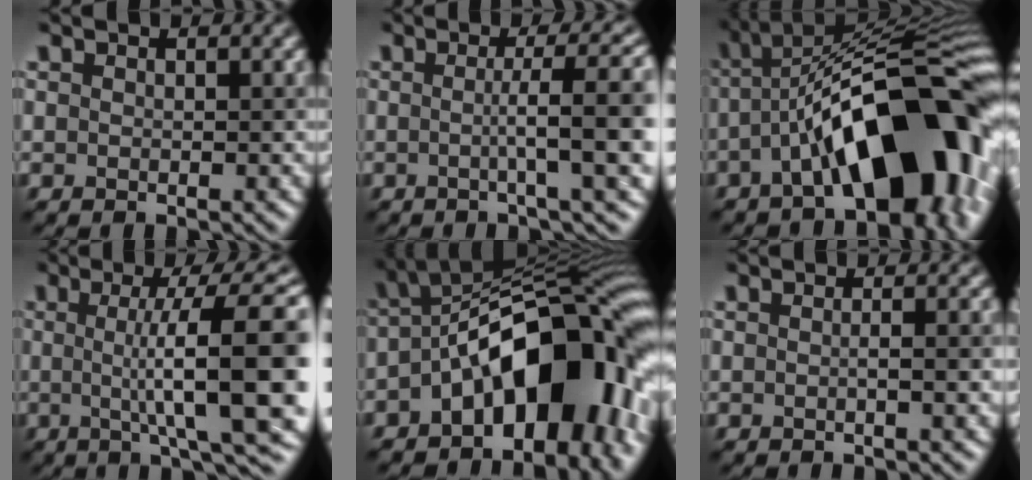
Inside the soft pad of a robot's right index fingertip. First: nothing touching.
{"total": 7.0, "force": [0.3, 1.1, 6.9], "torque": [-0.089, 0.012, 0.008]}
{"total": 13.7, "force": [-4.4, 6.1, 11.4], "torque": [-0.150, 0.008, -0.067]}
{"total": 12.7, "force": [0.6, 3.0, 12.3], "torque": [-0.143, 0.009, 0.012]}
{"total": 14.0, "force": [-3.7, 7.2, 11.4], "torque": [-0.123, 0.013, -0.067]}
{"total": 2.3, "force": [-0.3, 0.6, 2.2], "torque": [-0.021, 0.004, -0.003]}